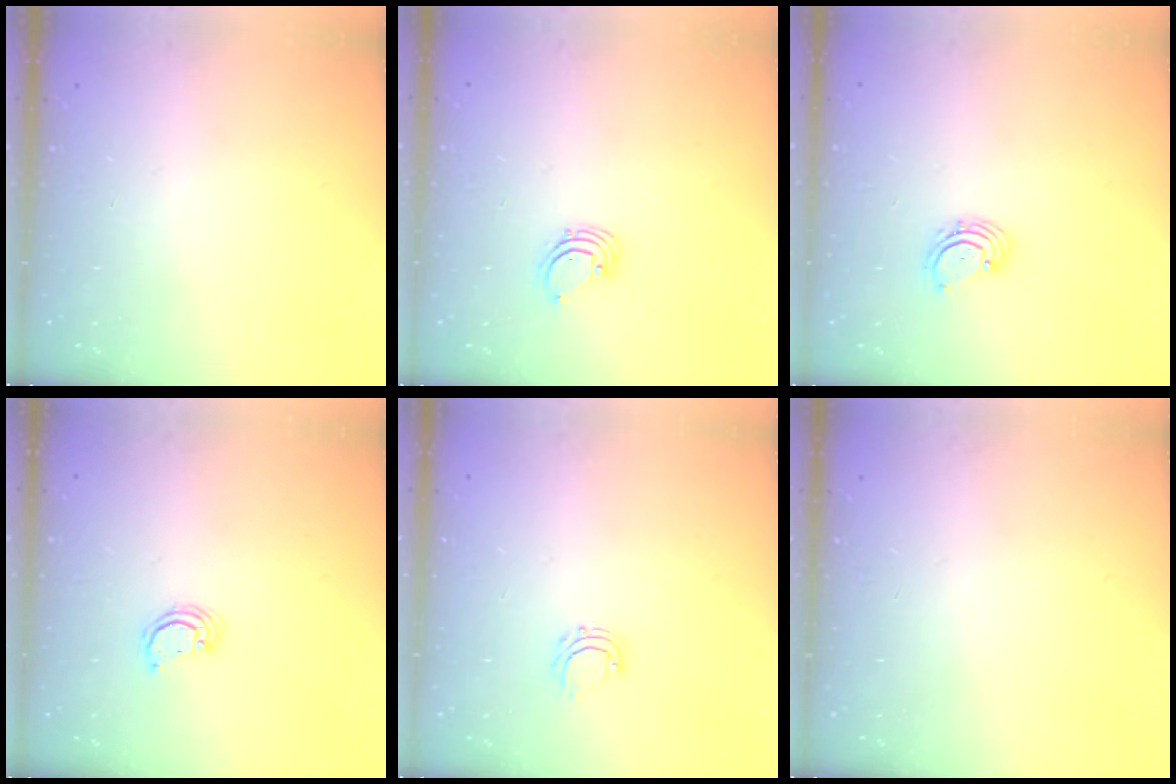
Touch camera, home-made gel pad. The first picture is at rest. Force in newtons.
{"total": 1.4, "press": 1.4, "slide": 0.1}
{"total": 1.8, "press": 1.7, "slide": 0.7}
{"total": 2.6, "press": 2.6, "slide": 0.2}
{"total": 4.9, "press": 4.8, "slide": 0.4}
{"total": 0.0}